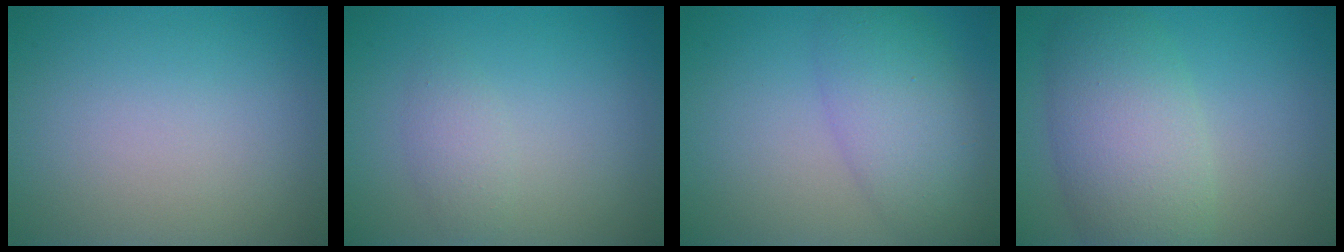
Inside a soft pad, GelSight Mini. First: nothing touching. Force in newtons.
{"total": 1.6, "press": 1.6, "slide": 0.1}
{"total": 5.7, "press": 5.7, "slide": 0.2}
{"total": 7.0, "press": 7.0, "slide": 0.1}